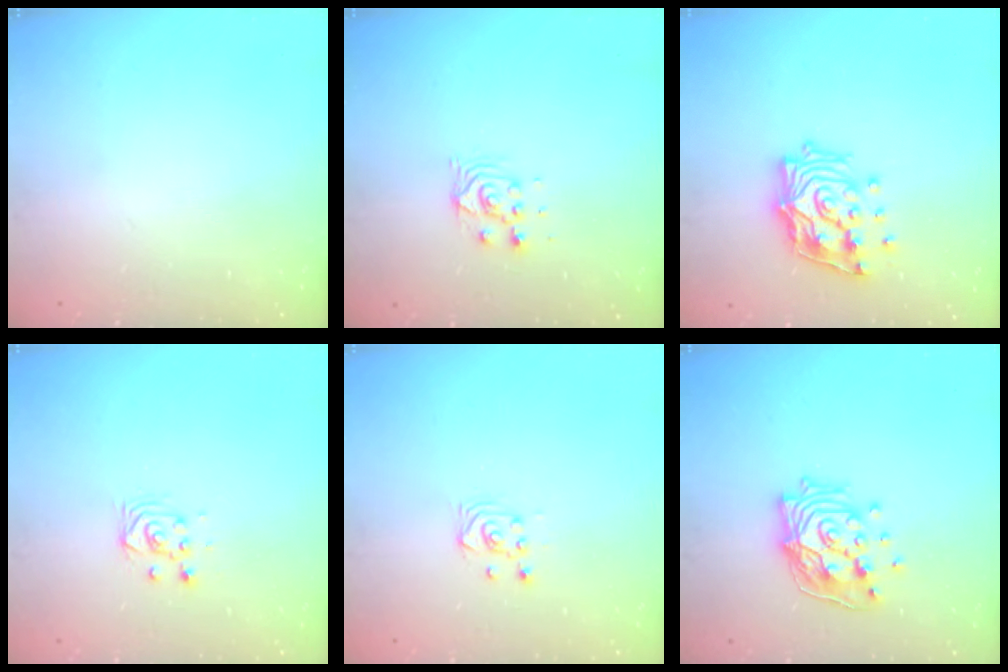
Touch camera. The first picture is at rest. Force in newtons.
{"total": 5.5, "press": 5.5, "slide": 0.3}
{"total": 17.0, "press": 16.8, "slide": 2.2}
{"total": 3.9, "press": 3.9, "slide": 0.2}
{"total": 3.5, "press": 3.4, "slide": 0.8}
{"total": 17.0, "press": 16.1, "slide": 5.5}